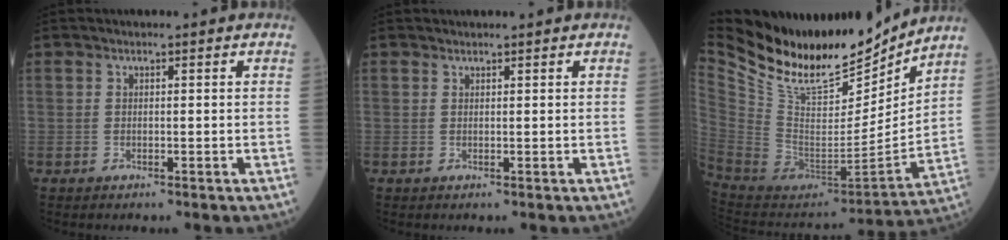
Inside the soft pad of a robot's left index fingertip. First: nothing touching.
{"total": 0.5, "force": [0.5, 0.1, -0.1], "torque": [-0.005, 0.000, 0.009]}
{"total": 26.0, "force": [21.2, 7.5, 13.0], "torque": [-0.260, -0.031, 0.359]}